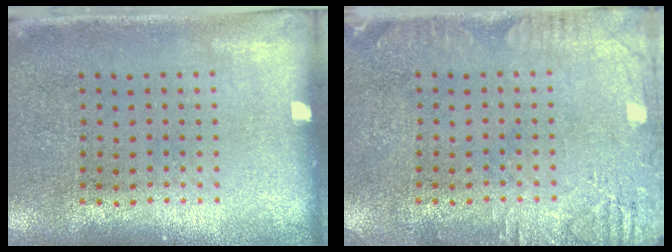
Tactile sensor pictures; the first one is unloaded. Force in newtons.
{"total": 2.6, "press": 2.5, "slide": 0.4}